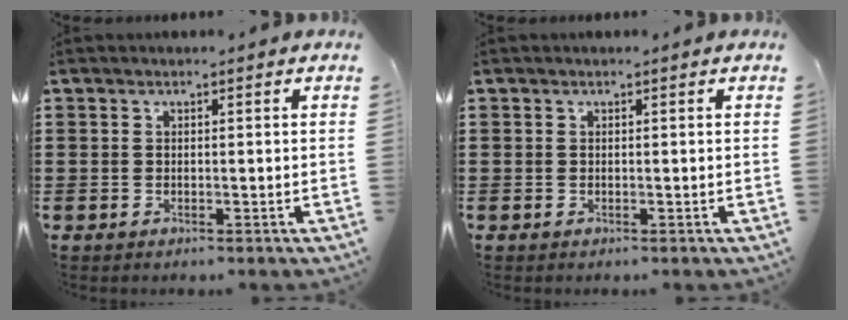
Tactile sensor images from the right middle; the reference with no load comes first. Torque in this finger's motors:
{"motor_torque": [-0.01, -0.01, 0.00, 0.00]}